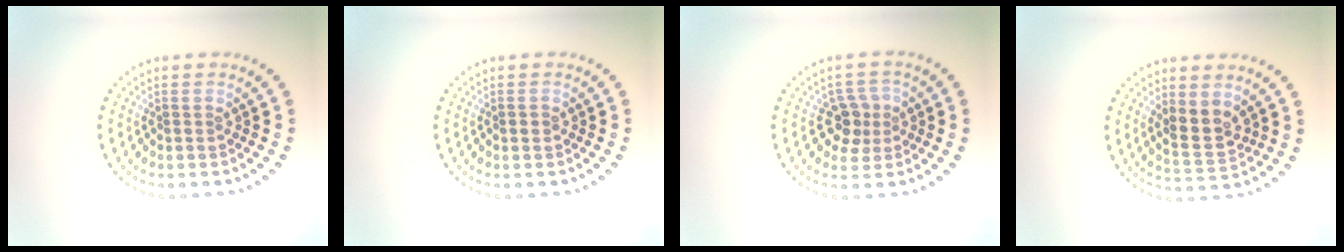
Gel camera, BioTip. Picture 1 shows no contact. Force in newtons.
{"total": 1.0, "press": 0.9, "slide": 0.2}
{"total": 2.5, "press": 2.3, "slide": 1.0}
{"total": 3.0, "press": 2.8, "slide": 1.1}